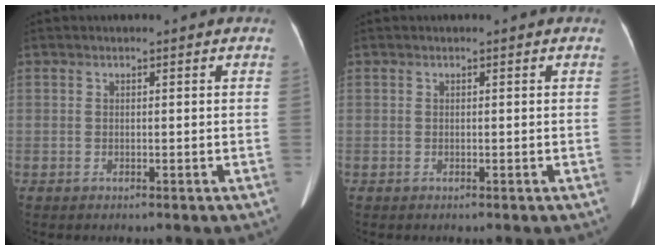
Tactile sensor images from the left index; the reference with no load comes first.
{"total": 0.0}